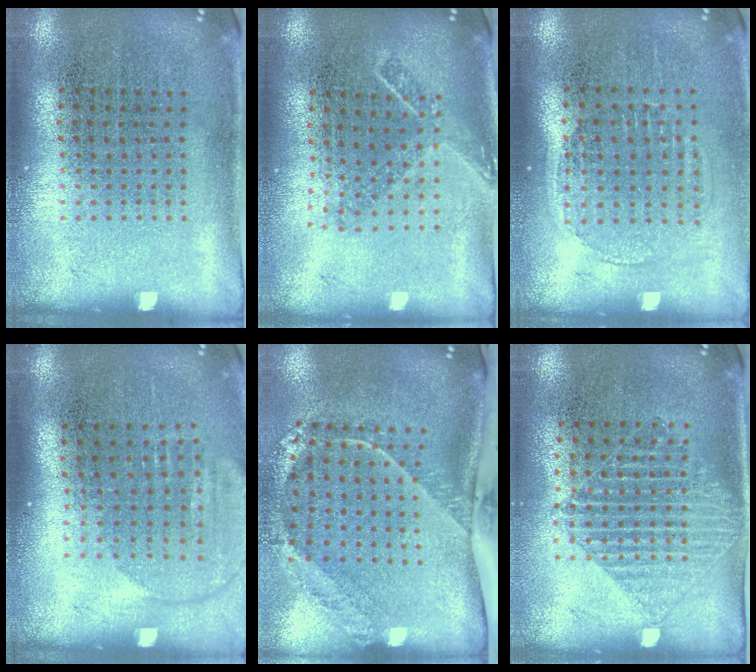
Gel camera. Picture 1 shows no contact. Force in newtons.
{"total": 1.6, "press": 1.2, "slide": 1.1}
{"total": 1.4, "press": 1.2, "slide": 0.6}
{"total": 1.5, "press": 1.3, "slide": 0.6}
{"total": 2.7, "press": 1.8, "slide": 2.0}
{"total": 1.3, "press": 1.1, "slide": 0.6}